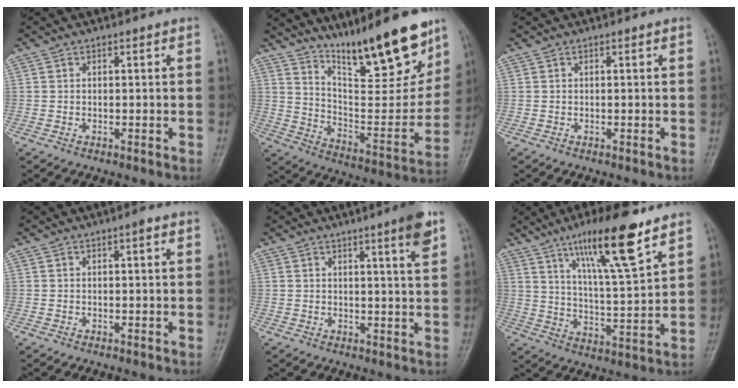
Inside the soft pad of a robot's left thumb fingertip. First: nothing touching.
{"total": 21.9, "force": [16.0, 5.0, 14.0], "torque": [-0.176, -0.095, 0.266]}
{"total": 0.0}
{"total": 1.2, "force": [0.5, 0.4, 1.0], "torque": [-0.014, 0.003, 0.004]}
{"total": 5.6, "force": [3.2, 0.1, 4.5], "torque": [-0.060, -0.018, 0.043]}
{"total": 15.8, "force": [9.9, 2.8, 11.9], "torque": [-0.190, -0.051, 0.173]}